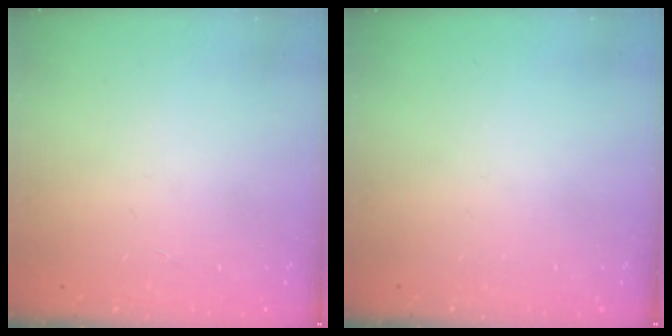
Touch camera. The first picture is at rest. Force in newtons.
{"total": 0.0}